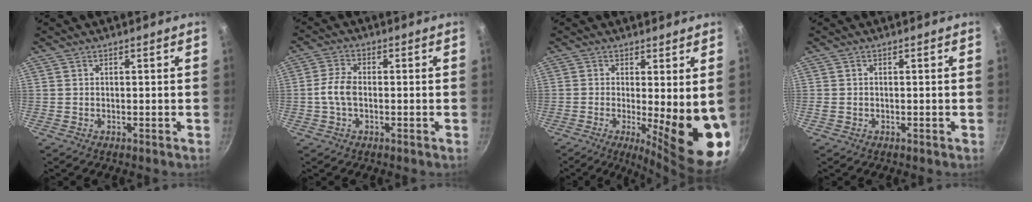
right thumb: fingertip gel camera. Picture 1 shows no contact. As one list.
[{"total": 4.9, "force": [-0.7, 3.0, 3.9], "torque": [-0.080, 0.018, -0.019]}, {"total": 14.0, "force": [-1.6, 3.8, 13.4], "torque": [-0.162, -0.027, -0.015]}, {"total": 1.0, "force": [-0.3, 0.8, 0.4], "torque": [-0.009, 0.001, -0.004]}]